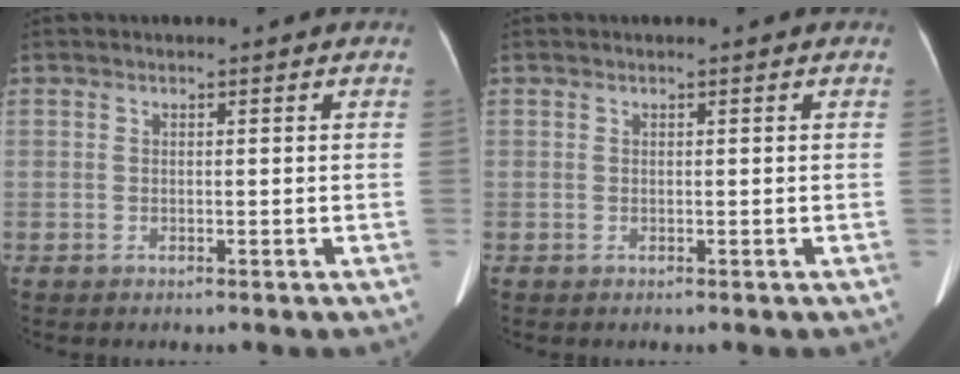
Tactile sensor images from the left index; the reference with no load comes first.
{"total": 0.0}